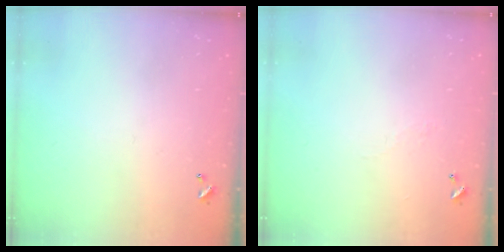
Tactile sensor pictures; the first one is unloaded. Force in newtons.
{"total": 3.1, "press": 3.0, "slide": 0.6}